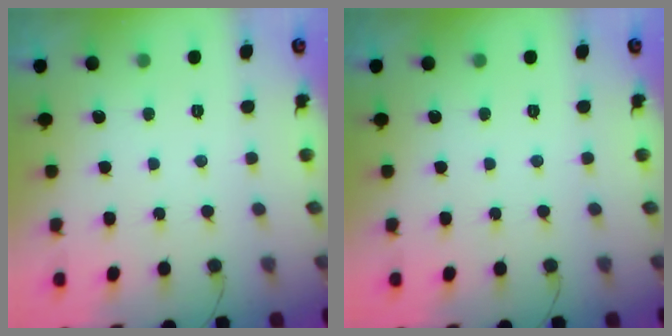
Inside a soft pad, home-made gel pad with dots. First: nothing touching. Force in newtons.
{"total": 0.0}